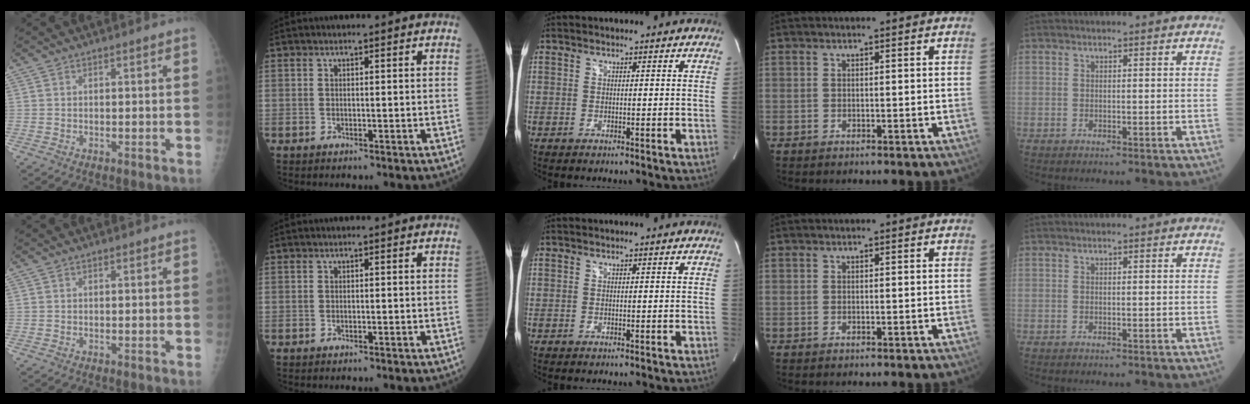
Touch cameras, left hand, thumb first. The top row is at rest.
{}